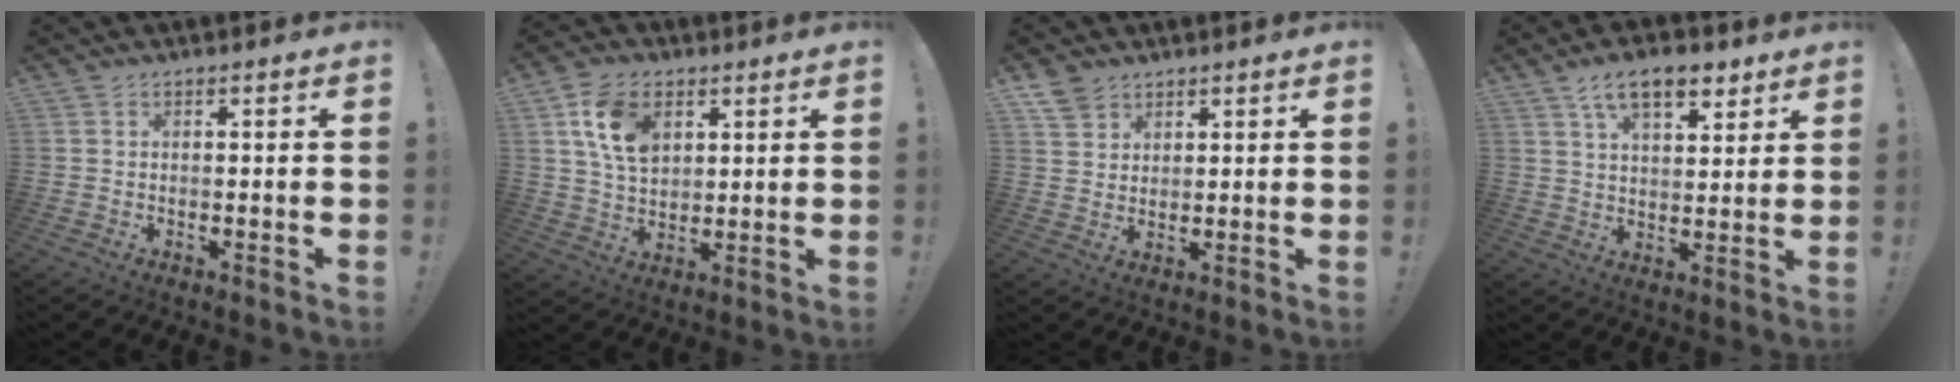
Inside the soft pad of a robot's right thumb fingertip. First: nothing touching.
{"total": 12.4, "force": [5.2, 8.3, 7.7], "torque": [-0.135, -0.006, 0.101]}
{"total": 5.3, "force": [3.9, 3.3, 1.3], "torque": [-0.018, -0.021, 0.074]}
{"total": 10.8, "force": [6.5, 5.1, 7.0], "torque": [-0.100, -0.020, 0.116]}